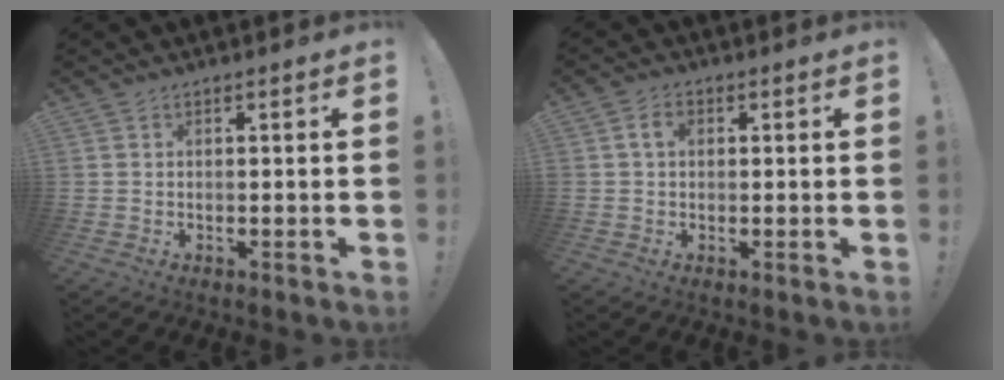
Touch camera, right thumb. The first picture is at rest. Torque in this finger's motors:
{"motor_torque": [1.67, 1.66, 1.23, -0.21, 0.41]}